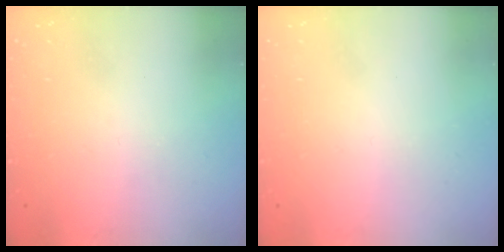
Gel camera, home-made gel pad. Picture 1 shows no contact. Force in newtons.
{"total": 1.7, "press": 1.7, "slide": 0.1}